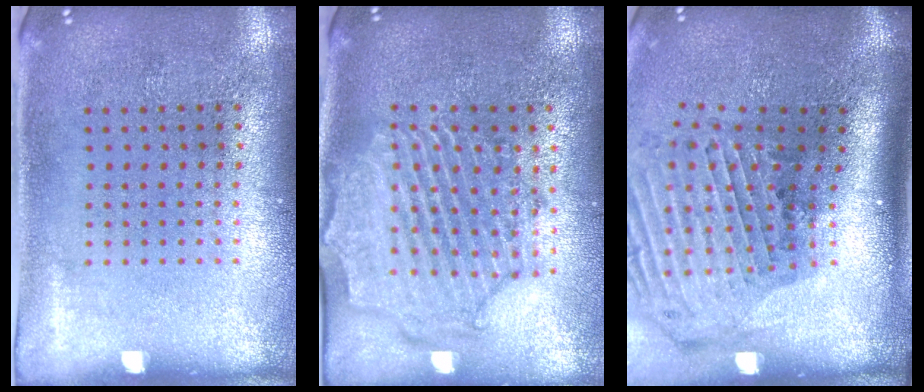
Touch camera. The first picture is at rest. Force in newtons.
{"total": 2.4, "press": 2.2, "slide": 0.8}
{"total": 3.0, "press": 2.2, "slide": 2.1}